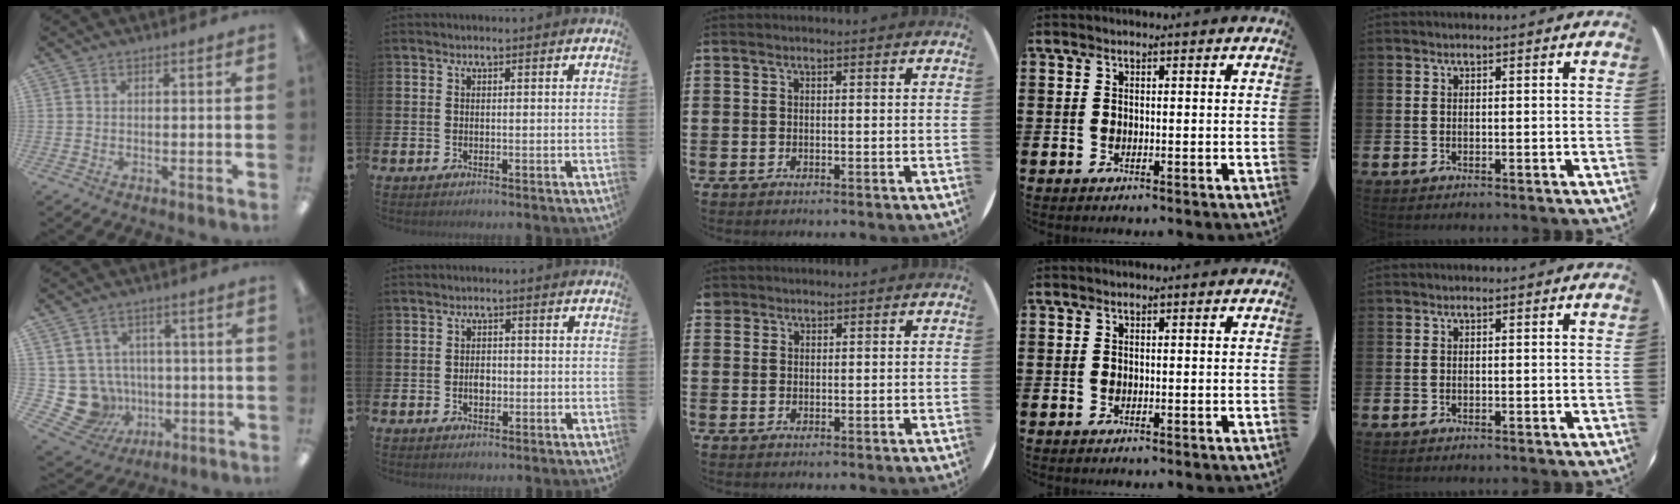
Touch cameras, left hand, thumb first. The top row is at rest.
{"thumb": {"total": 10.5, "force": [-1.1, 10.0, 2.8], "torque": [-0.096, 0.000, -0.007]}, "index": {"total": 2.0, "force": [-0.3, 1.4, 1.4], "torque": [-0.015, 0.000, -0.010]}, "middle": {"total": 1.2, "force": [1.1, 0.6, 0.0], "torque": [0.006, -0.001, 0.020]}}